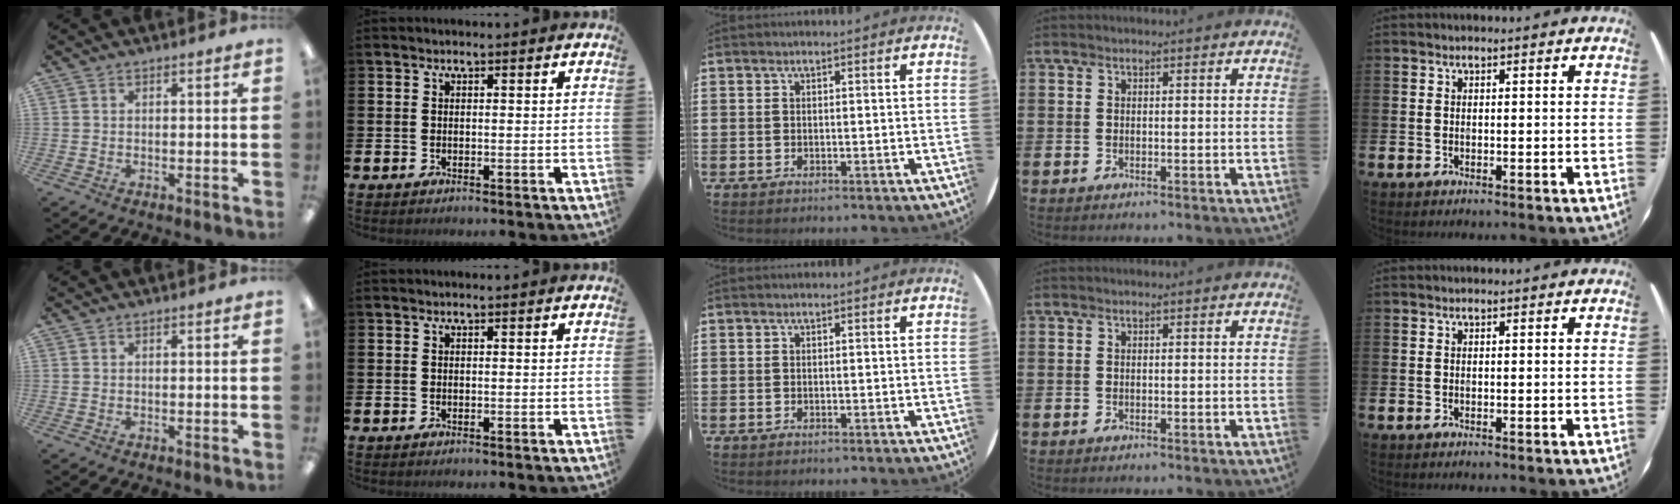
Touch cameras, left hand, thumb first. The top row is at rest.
{}